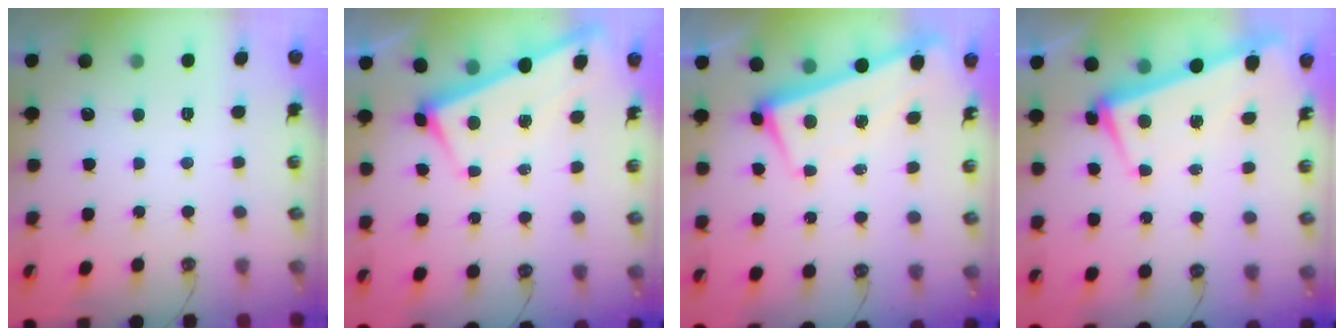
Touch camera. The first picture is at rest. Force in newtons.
{"total": 2.9, "press": 2.9, "slide": 0.0}
{"total": 1.5, "press": 0.4, "slide": 1.5}
{"total": 2.2, "press": 2.1, "slide": 0.9}